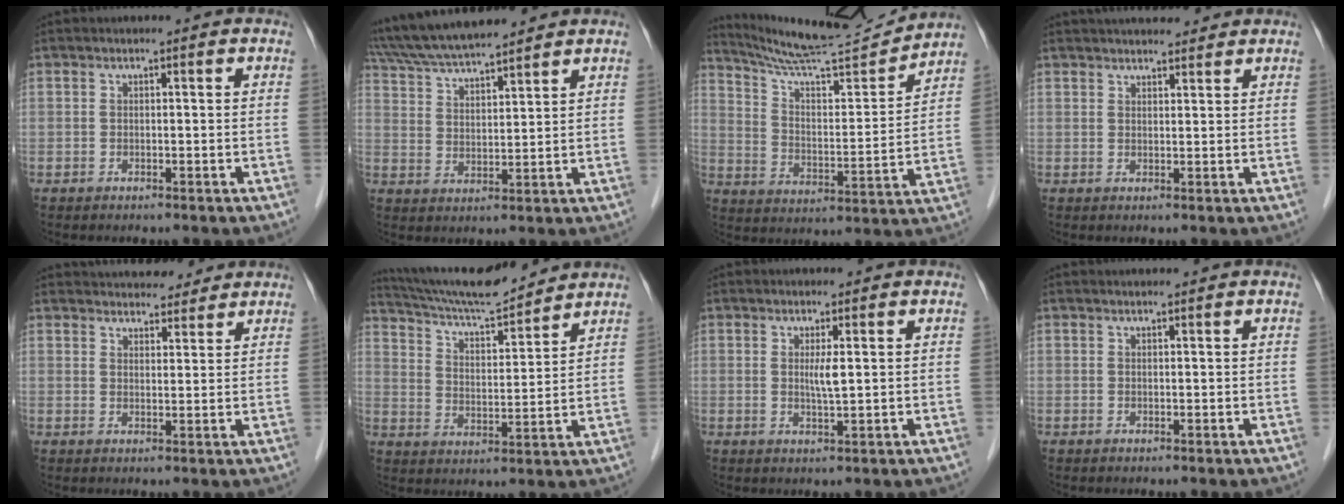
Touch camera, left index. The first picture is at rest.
{"total": 13.1, "force": [11.9, 1.0, 5.3], "torque": [-0.104, 0.028, 0.216]}
{"total": 16.2, "force": [15.6, -0.1, 4.3], "torque": [-0.083, -0.013, 0.251]}
{"total": 7.7, "force": [7.1, 1.8, 2.7], "torque": [-0.033, 0.022, 0.097]}
{"total": 8.6, "force": [8.1, 2.5, 1.5], "torque": [-0.006, 0.014, 0.104]}
{"total": 13.7, "force": [12.9, 0.9, 4.4], "torque": [-0.085, 0.009, 0.221]}
{"total": 2.1, "force": [0.5, 0.0, 2.1], "torque": [-0.044, -0.005, 0.011]}
{"total": 0.9, "force": [0.9, 0.0, 0.2], "torque": [-0.005, 0.008, 0.017]}